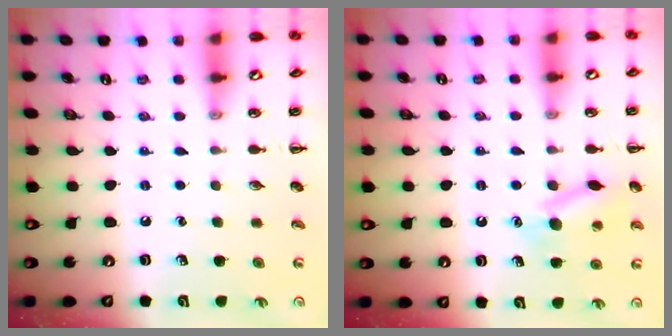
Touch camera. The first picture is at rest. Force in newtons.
{"total": 12.0, "press": 11.9, "slide": 1.8}